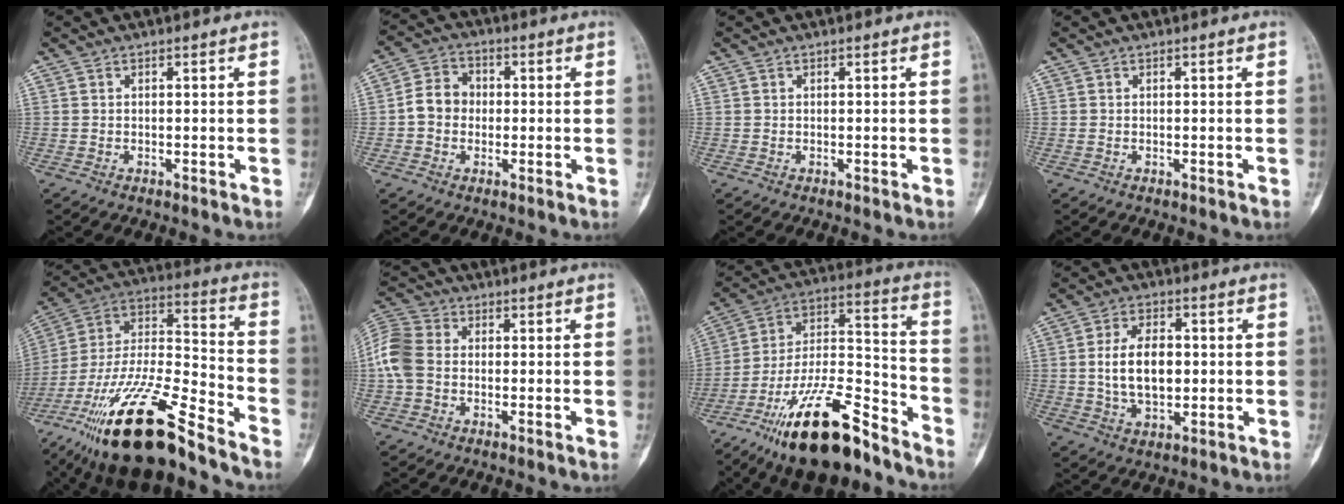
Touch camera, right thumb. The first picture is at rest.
{"total": 6.3, "force": [-0.5, 5.4, 3.2], "torque": [-0.041, 0.020, -0.020]}
{"total": 0.0}
{"total": 0.0}
{"total": 26.1, "force": [-18.4, 6.2, 17.4], "torque": [-0.352, 0.050, -0.332]}
{"total": 8.7, "force": [-0.7, 6.5, 5.8], "torque": [-0.131, 0.020, -0.027]}
{"total": 23.3, "force": [-16.2, 7.5, 15.0], "torque": [-0.267, 0.085, -0.281]}
{"total": 10.2, "force": [0.2, 6.1, 8.2], "torque": [-0.135, 0.005, 0.007]}